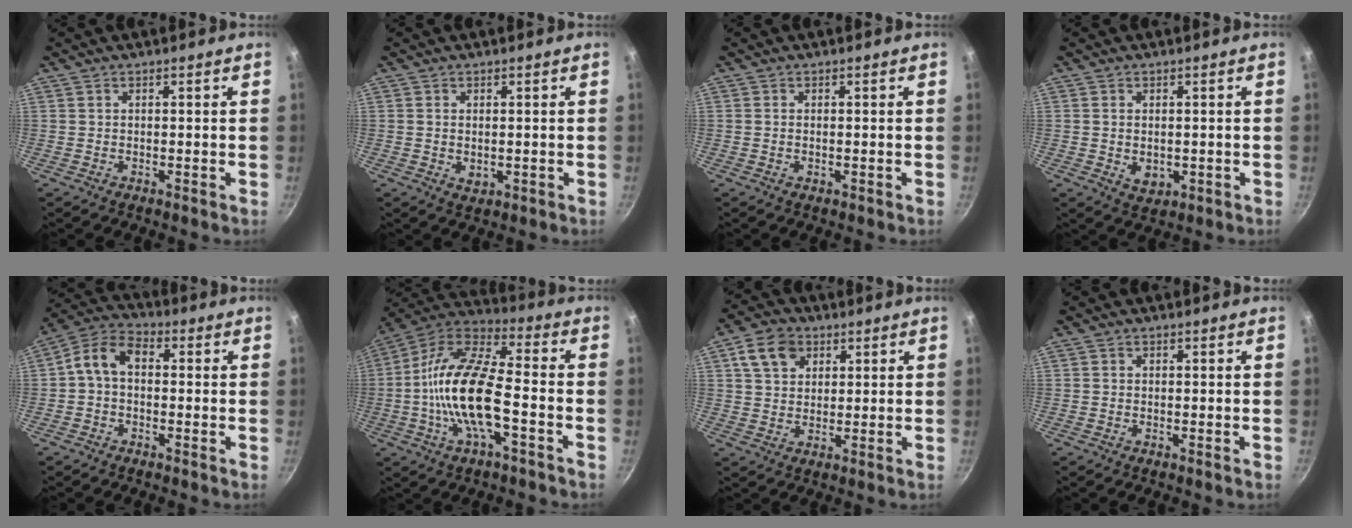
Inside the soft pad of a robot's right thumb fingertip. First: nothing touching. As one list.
[{"total": 2.3, "force": [0.0, 1.6, 1.7], "torque": [-0.026, -0.004, 0.002]}, {"total": 0.7, "force": [-0.1, 0.4, 0.6], "torque": [-0.011, 0.001, -0.003]}, {"total": 3.8, "force": [-0.3, 2.8, 2.6], "torque": [-0.037, -0.008, 0.001]}, {"total": 7.5, "force": [0.0, 5.2, 5.4], "torque": [-0.099, 0.028, -0.019]}, {"total": 18.6, "force": [-4.1, 7.3, 16.6], "torque": [-0.317, 0.039, -0.098]}, {"total": 8.2, "force": [3.5, 6.1, 4.2], "torque": [-0.054, 0.003, 0.057]}, {"total": 0.0}]